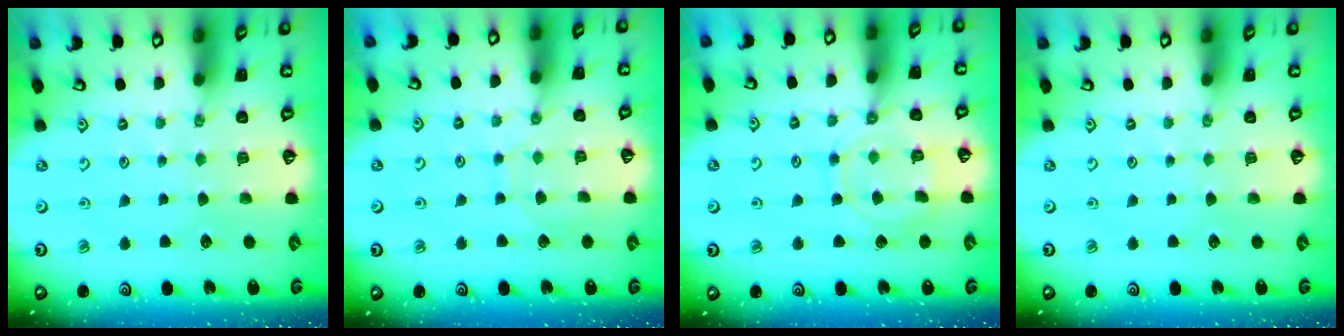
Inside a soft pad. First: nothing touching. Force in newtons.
{"total": 5.3, "press": 5.3, "slide": 0.6}
{"total": 11.2, "press": 11.1, "slide": 0.7}
{"total": 0.0}